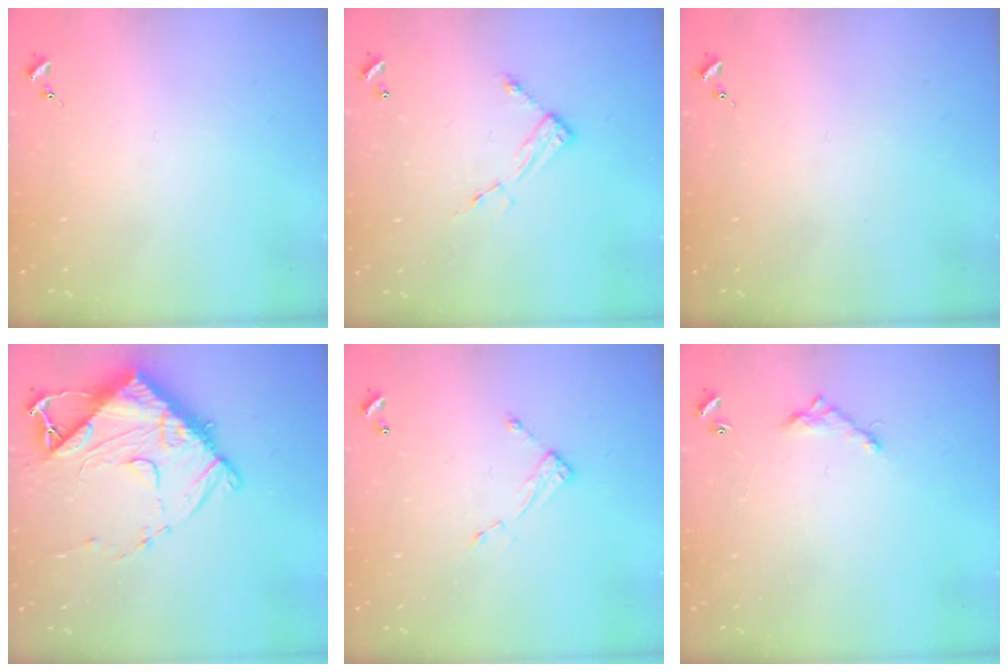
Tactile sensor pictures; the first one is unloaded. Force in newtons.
{"total": 7.5, "press": 7.5, "slide": 0.3}
{"total": 0.0}
{"total": 13.6, "press": 13.6, "slide": 0.8}
{"total": 5.0, "press": 4.9, "slide": 0.2}
{"total": 6.2, "press": 6.2, "slide": 0.4}